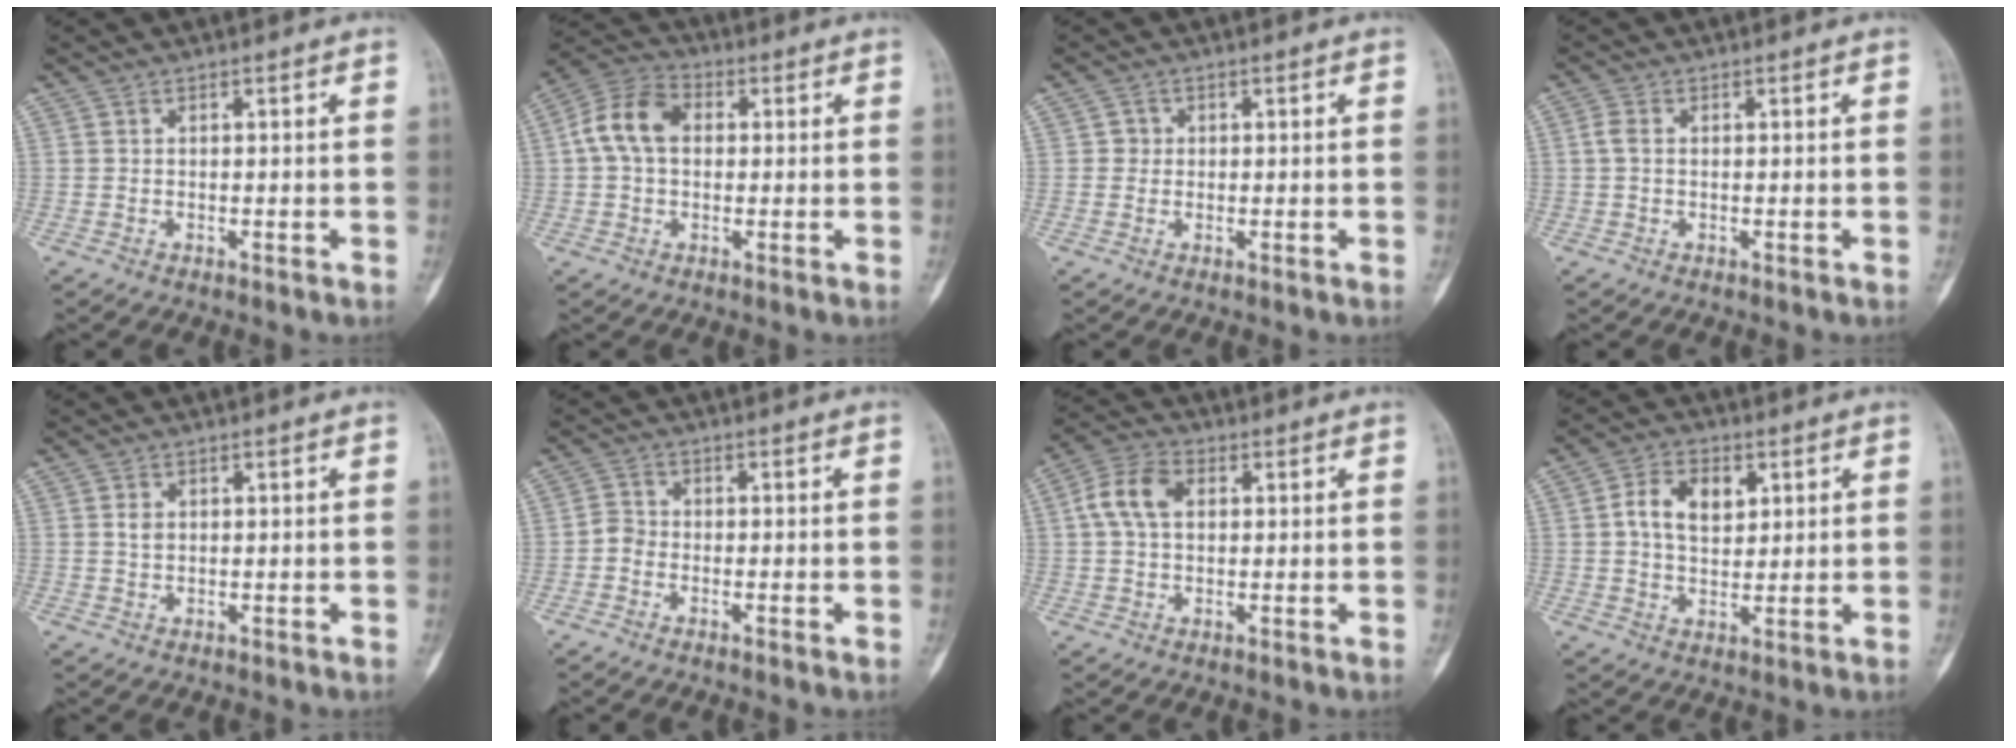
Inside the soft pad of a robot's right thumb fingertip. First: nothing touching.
{"total": 9.5, "force": [1.1, 6.7, 6.7], "torque": [-0.123, 0.030, 0.012]}
{"total": 1.5, "force": [0.1, 1.5, 0.2], "torque": [0.008, 0.005, -0.001]}
{"total": 2.2, "force": [0.2, 1.5, 1.6], "torque": [-0.038, 0.005, 0.000]}
{"total": 1.6, "force": [0.3, 1.2, 1.0], "torque": [-0.014, 0.000, 0.007]}
{"total": 2.4, "force": [-1.2, 1.7, 1.3], "torque": [-0.017, 0.006, -0.034]}
{"total": 7.5, "force": [1.4, 5.0, 5.4], "torque": [-0.104, 0.021, 0.022]}
{"total": 7.9, "force": [2.1, 5.3, 5.5], "torque": [-0.076, 0.000, 0.034]}